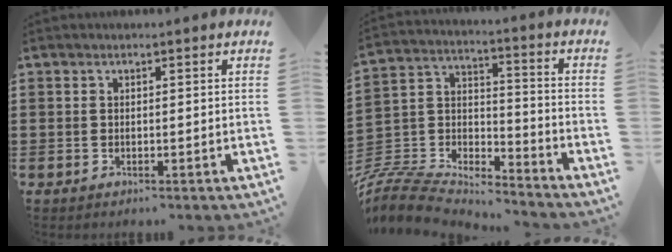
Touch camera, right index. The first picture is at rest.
{"total": 8.4, "force": [-7.9, 2.2, 2.0], "torque": [-0.065, 0.000, -0.164]}